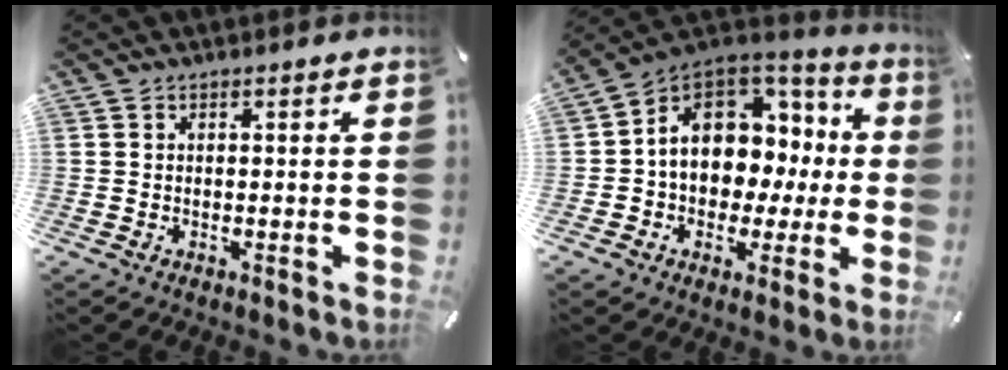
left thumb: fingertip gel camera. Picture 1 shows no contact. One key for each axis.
{"total": 11.2, "fx": 2.2, "fy": 9.2, "fz": 5.9, "tx": -0.100, "ty": -0.023, "tz": 0.044}